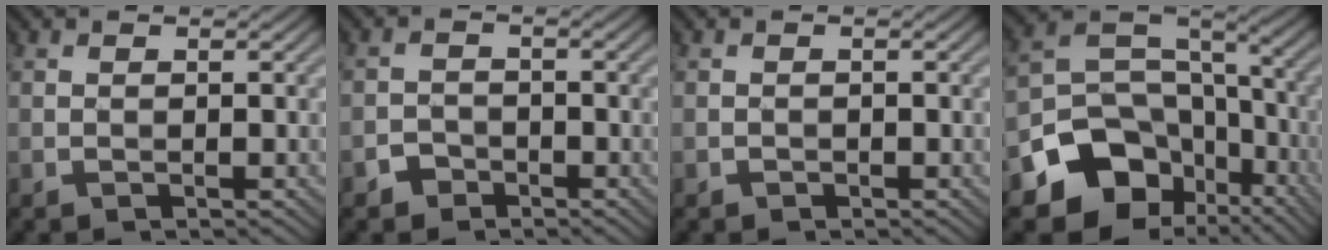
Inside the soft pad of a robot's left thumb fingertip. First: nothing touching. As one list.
[{"total": 2.1, "force": [-1.5, 1.4, 0.5], "torque": [-0.002, 0.004, -0.033]}, {"total": 0.5, "force": [-0.3, 0.4, 0.1], "torque": [0.001, -0.003, -0.005]}, {"total": 13.7, "force": [-6.9, 10.2, 5.9], "torque": [-0.140, -0.027, -0.113]}]